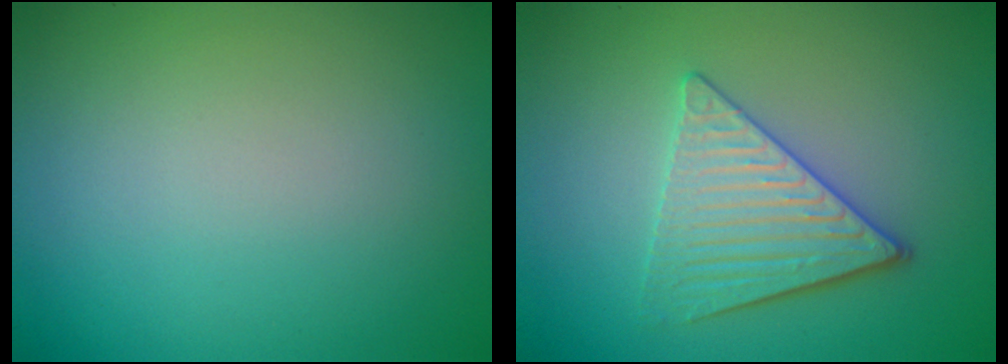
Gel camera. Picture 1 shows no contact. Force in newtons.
{"total": 4.1, "press": 3.5, "slide": 2.1}